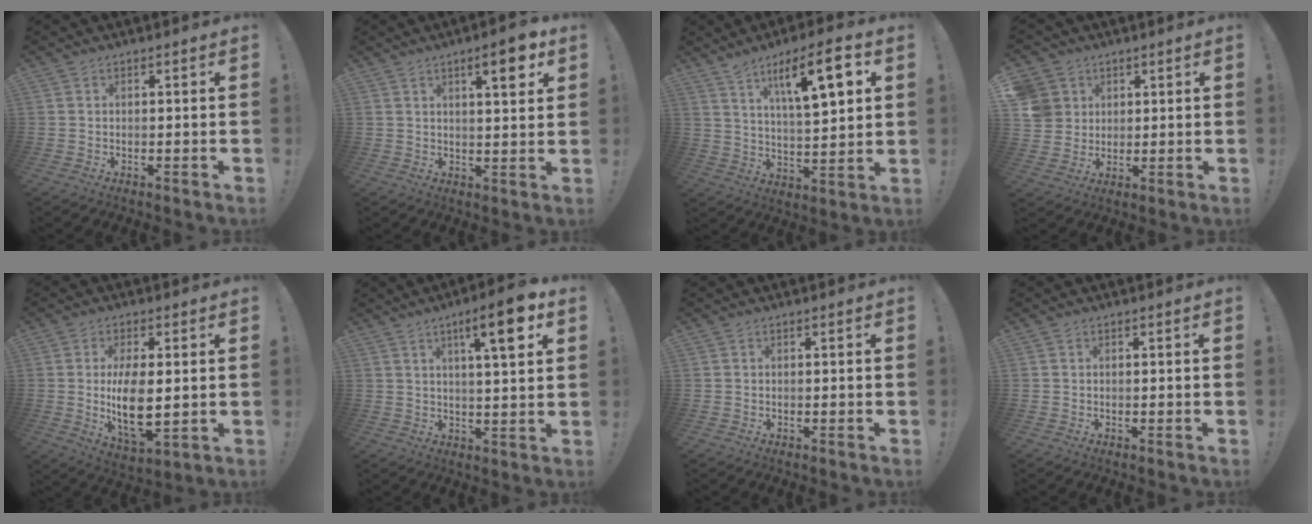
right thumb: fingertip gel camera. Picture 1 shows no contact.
{"total": 7.5, "force": [3.9, 1.5, 6.3], "torque": [-0.078, -0.019, 0.055]}
{"total": 15.2, "force": [7.1, 4.2, 12.7], "torque": [-0.195, -0.024, 0.107]}
{"total": 7.8, "force": [3.0, 7.0, 1.7], "torque": [-0.034, -0.016, 0.063]}
{"total": 12.5, "force": [0.6, 5.7, 11.1], "torque": [-0.209, -0.022, 0.007]}
{"total": 11.1, "force": [4.7, 2.0, 9.9], "torque": [-0.134, -0.016, 0.065]}
{"total": 0.0}
{"total": 0.0}